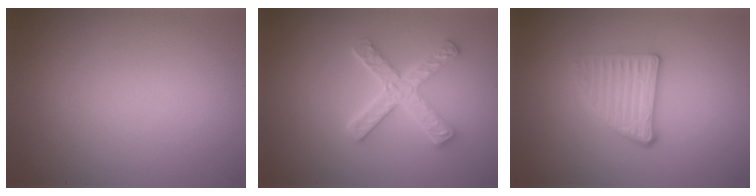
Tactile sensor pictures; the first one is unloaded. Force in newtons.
{"total": 3.7, "press": 3.2, "slide": 1.8}
{"total": 2.9, "press": 2.5, "slide": 1.4}